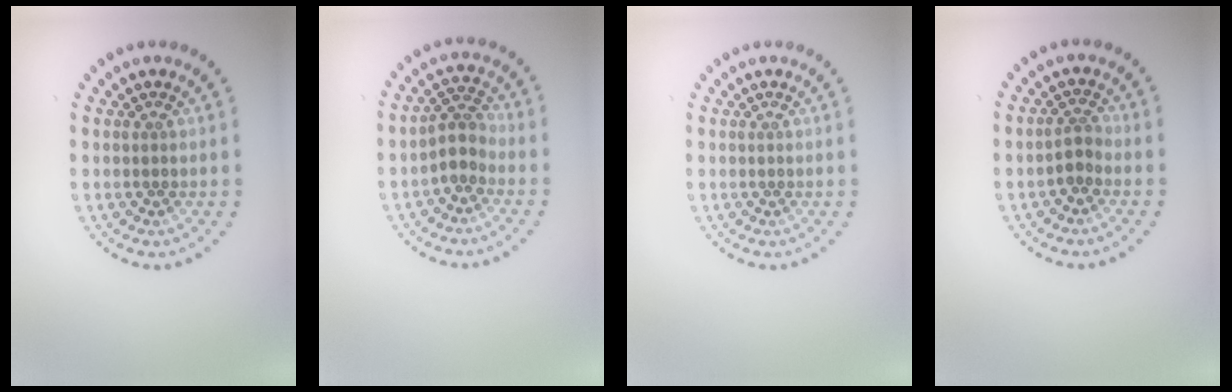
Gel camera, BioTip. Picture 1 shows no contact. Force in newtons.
{"total": 2.3, "press": 1.8, "slide": 1.3}
{"total": 0.0}
{"total": 1.5, "press": 1.2, "slide": 0.9}